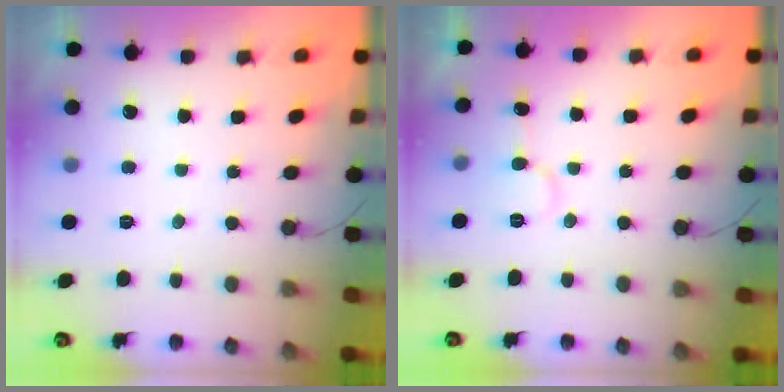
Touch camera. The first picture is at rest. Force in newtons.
{"total": 6.1, "press": 6.1, "slide": 0.6}